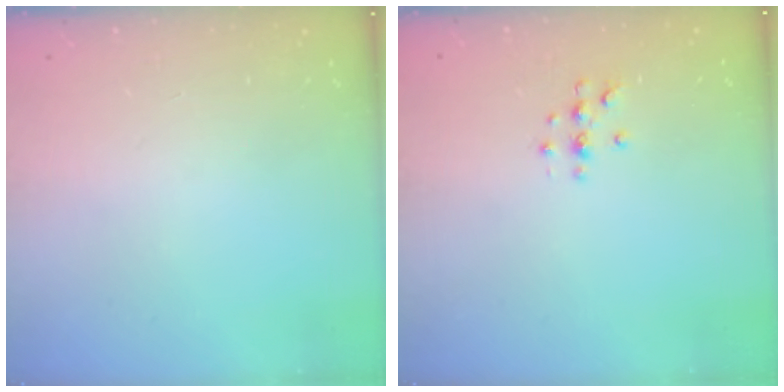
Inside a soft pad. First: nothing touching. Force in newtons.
{"total": 4.9, "press": 4.9, "slide": 0.5}